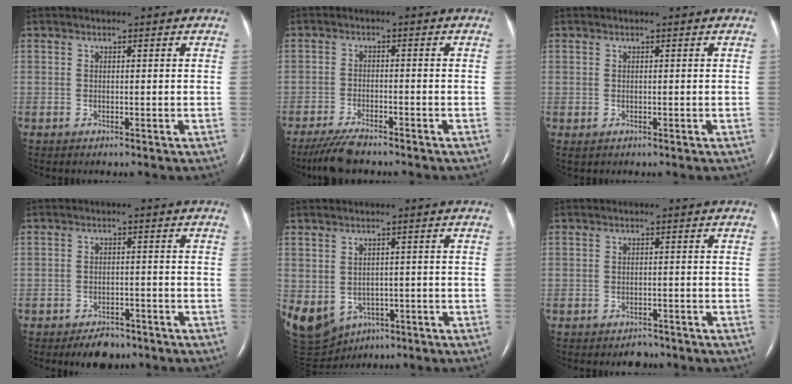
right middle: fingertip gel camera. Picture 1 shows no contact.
{"total": 5.2, "force": [-4.5, 0.7, 2.6], "torque": [-0.054, -0.016, -0.081]}
{"total": 0.0}
{"total": 4.2, "force": [-3.2, 2.0, 1.7], "torque": [-0.029, 0.000, -0.044]}
{"total": 20.3, "force": [-8.5, 16.0, 9.2], "torque": [-0.295, -0.016, -0.107]}
{"total": 1.8, "force": [-1.6, 0.9, 0.3], "torque": [-0.012, 0.000, -0.020]}